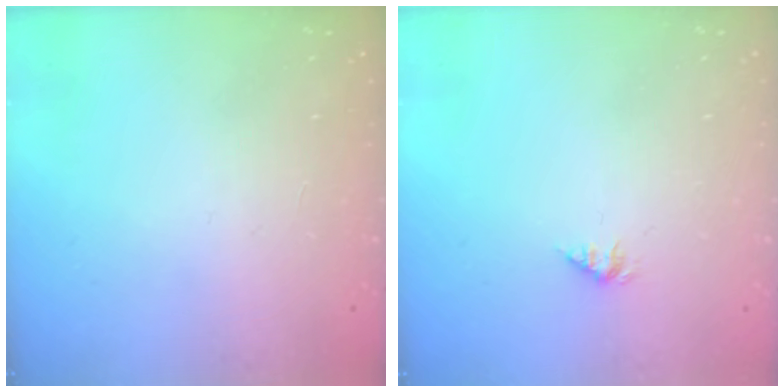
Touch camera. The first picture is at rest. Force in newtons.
{"total": 1.2, "press": 1.2, "slide": 0.2}